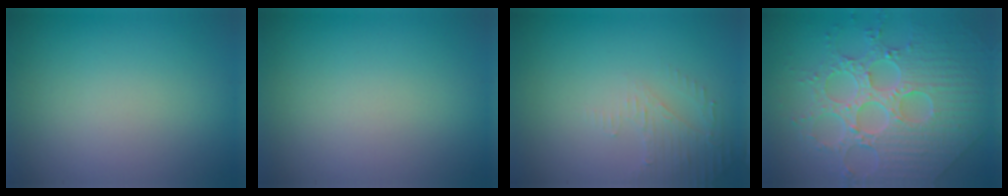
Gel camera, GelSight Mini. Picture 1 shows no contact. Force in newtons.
{"total": 0.0}
{"total": 2.2, "press": 2.1, "slide": 0.5}
{"total": 8.8, "press": 6.5, "slide": 5.9}